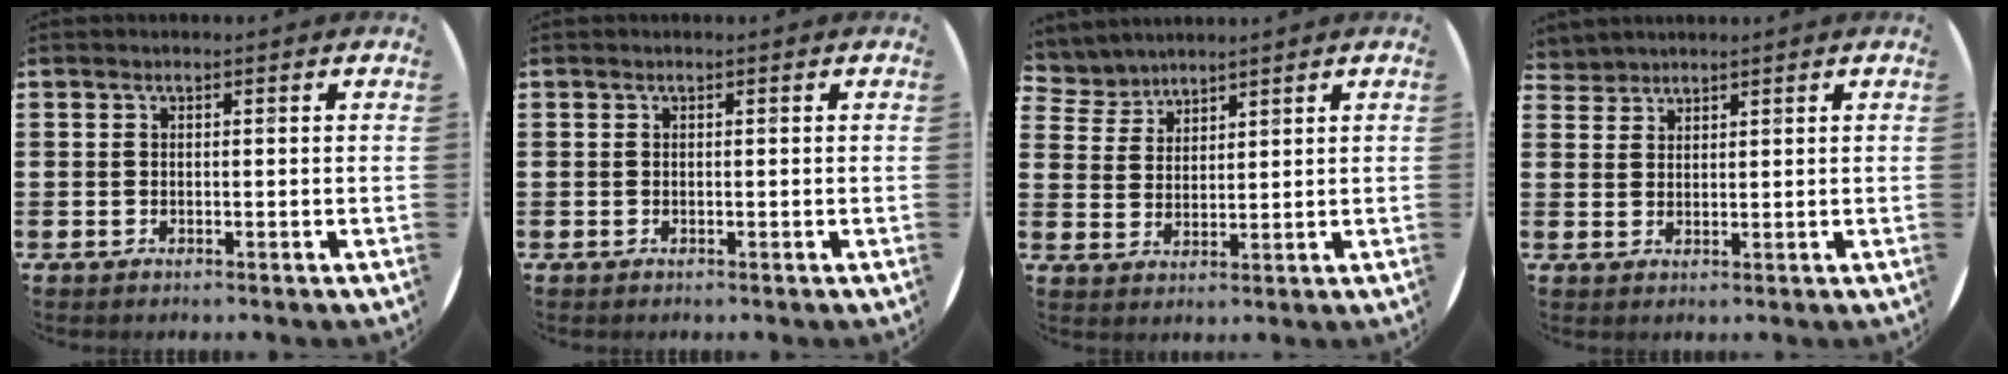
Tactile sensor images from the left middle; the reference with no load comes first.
{"total": 0.0}
{"total": 4.0, "force": [3.8, 1.3, -0.3], "torque": [-0.007, -0.011, 0.072]}
{"total": 2.2, "force": [2.1, 0.5, -0.3], "torque": [0.003, 0.001, 0.042]}